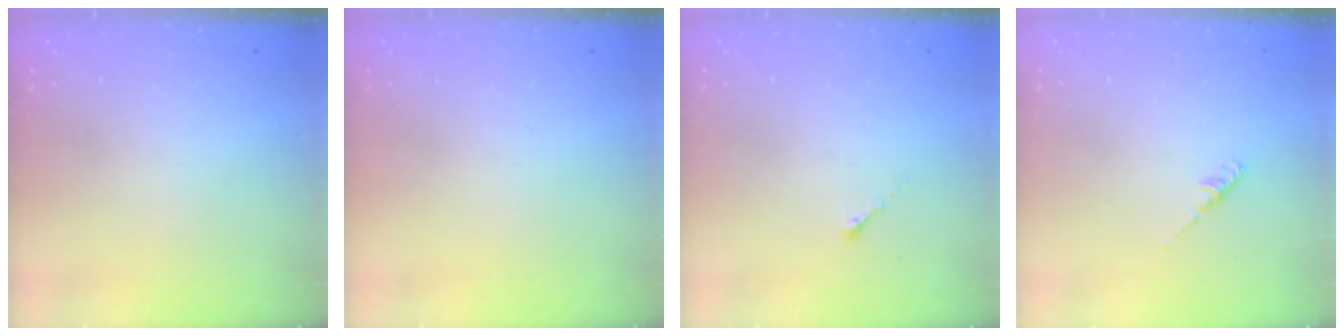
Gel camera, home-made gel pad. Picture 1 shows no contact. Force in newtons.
{"total": 0.0}
{"total": 0.0}
{"total": 2.2, "press": 2.1, "slide": 0.6}